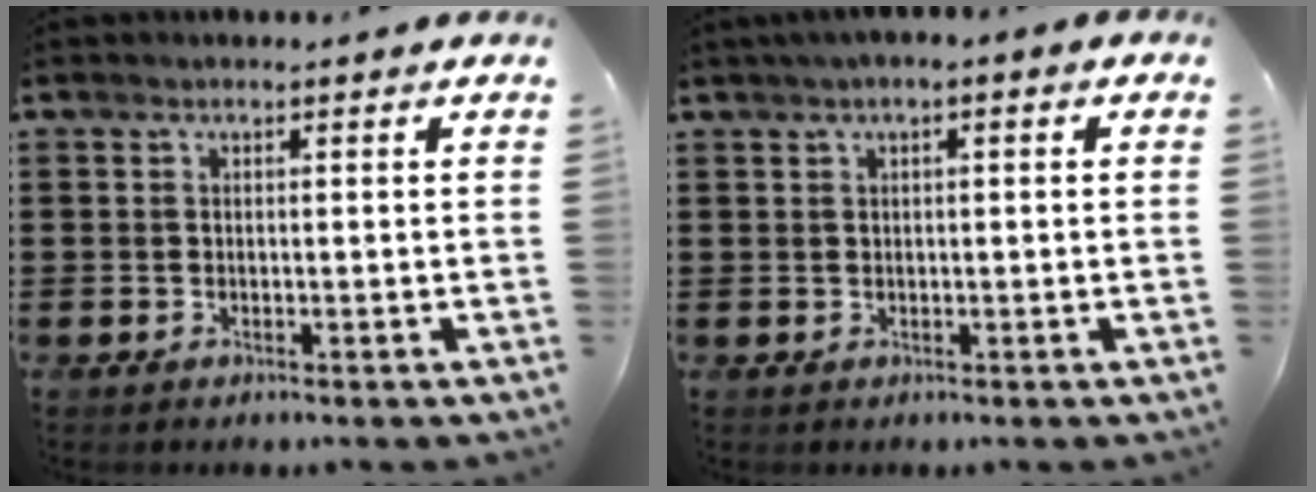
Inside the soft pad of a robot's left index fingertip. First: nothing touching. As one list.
[{"total": 1.5, "force": [0.0, 0.2, 1.4], "torque": [-0.025, -0.001, -0.001]}]